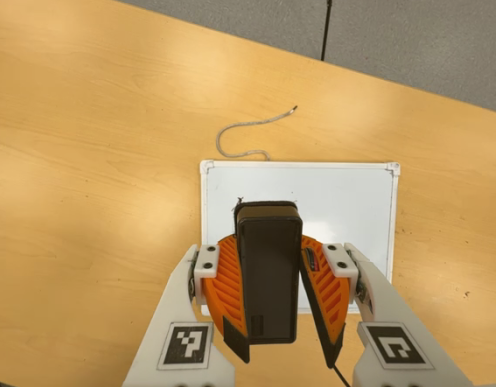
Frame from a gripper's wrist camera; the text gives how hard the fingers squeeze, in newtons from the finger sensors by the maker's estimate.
{"total": 9.2, "left": 9.2, "right": 9.2}